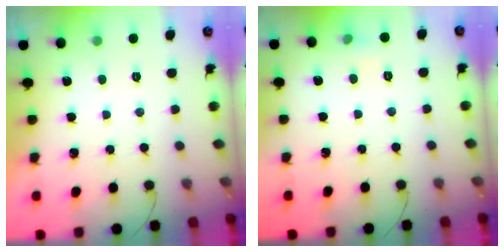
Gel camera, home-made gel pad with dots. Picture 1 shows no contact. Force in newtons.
{"total": 4.3, "press": 4.1, "slide": 1.3}